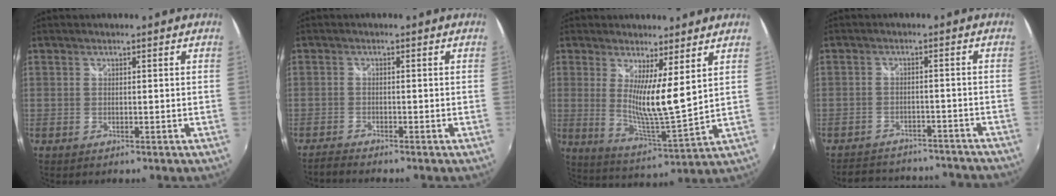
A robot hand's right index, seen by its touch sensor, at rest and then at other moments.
{"total": 2.4, "force": [-2.4, 0.1, 0.3], "torque": [-0.015, -0.012, -0.048]}
{"total": 9.4, "force": [3.7, 0.3, 8.6], "torque": [-0.149, -0.027, 0.060]}
{"total": 16.7, "force": [-14.9, 5.5, 5.0], "torque": [-0.109, 0.024, -0.184]}